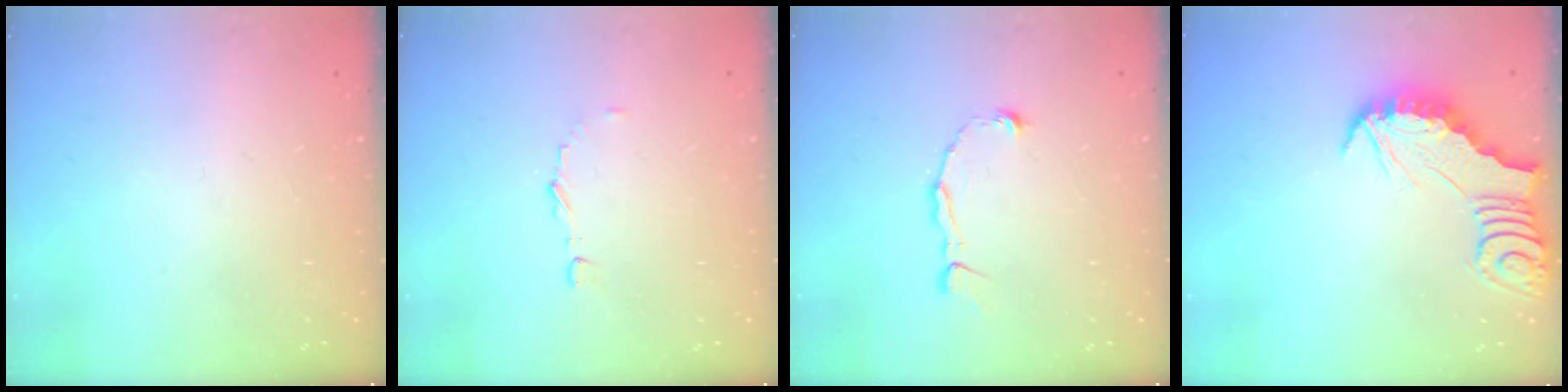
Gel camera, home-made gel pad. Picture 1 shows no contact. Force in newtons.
{"total": 3.7, "press": 3.7, "slide": 0.3}
{"total": 4.3, "press": 4.3, "slide": 0.4}
{"total": 3.0, "press": 3.0, "slide": 0.3}